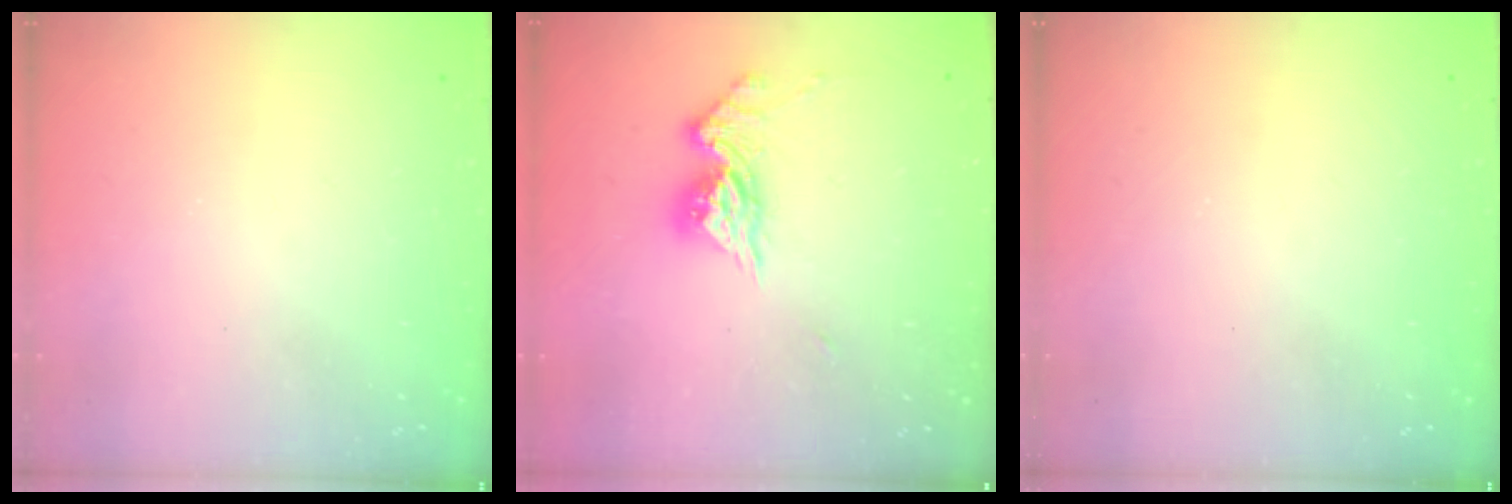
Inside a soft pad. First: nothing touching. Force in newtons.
{"total": 10.3, "press": 10.3, "slide": 1.0}
{"total": 0.0}